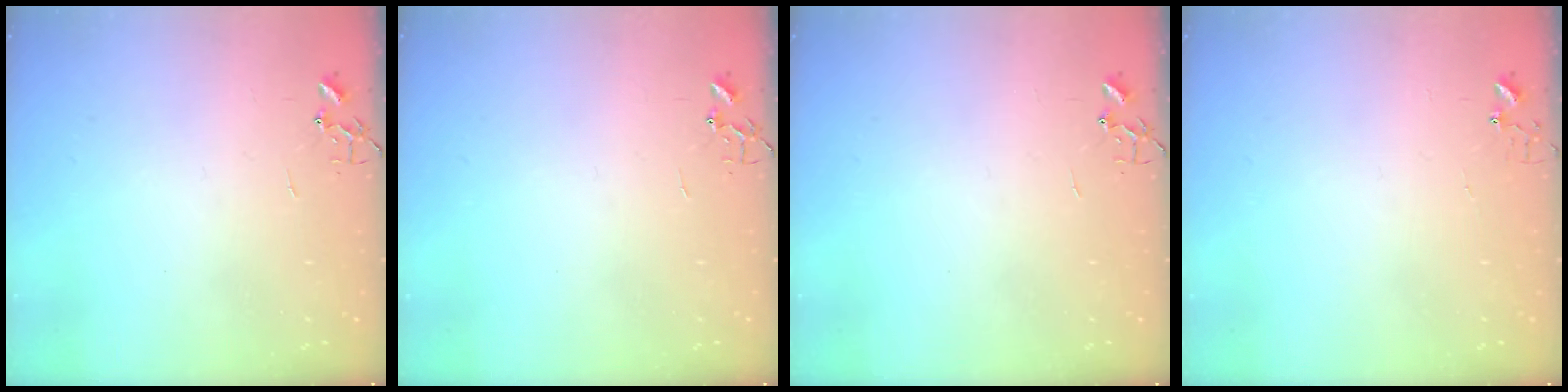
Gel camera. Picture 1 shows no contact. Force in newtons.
{"total": 0.0}
{"total": 0.0}
{"total": 3.6, "press": 3.6, "slide": 0.3}